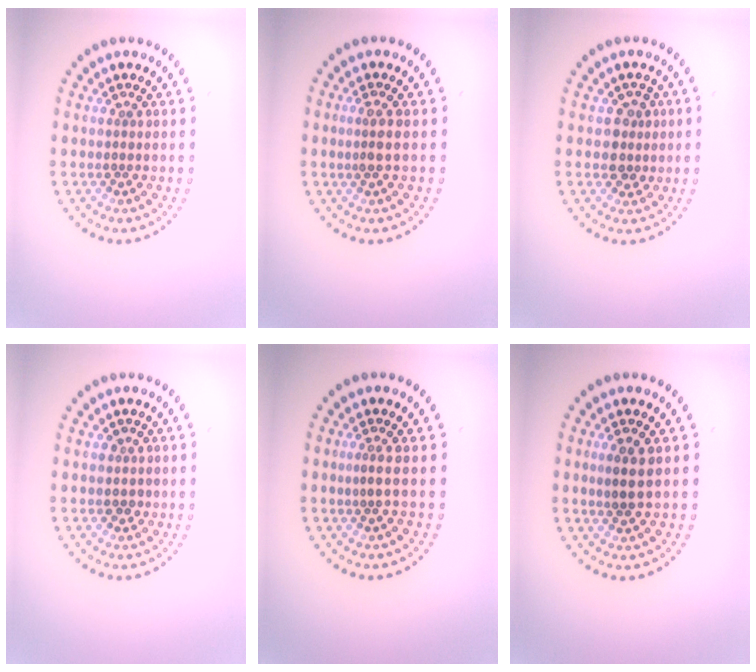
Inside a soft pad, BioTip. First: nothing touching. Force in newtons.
{"total": 1.7, "press": 1.4, "slide": 1.0}
{"total": 2.0, "press": 1.8, "slide": 0.8}
{"total": 1.0, "press": 0.9, "slide": 0.5}
{"total": 0.9, "press": 0.3, "slide": 0.9}
{"total": 2.0, "press": 1.9, "slide": 0.6}